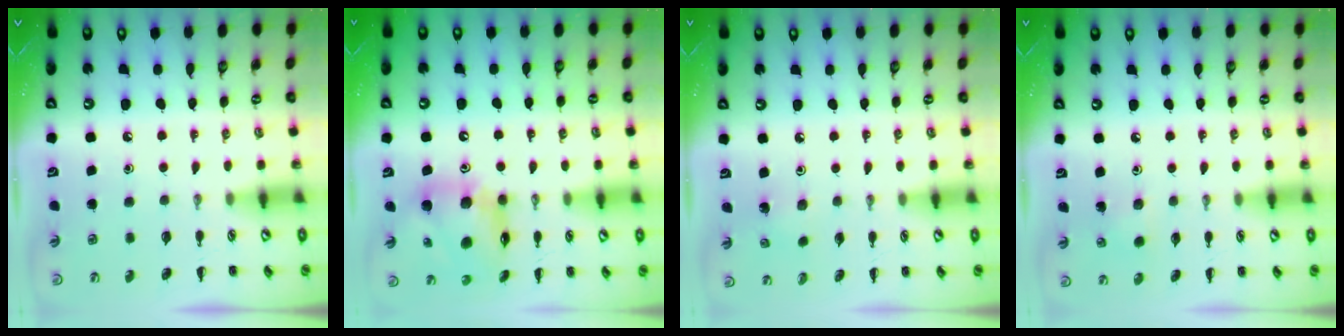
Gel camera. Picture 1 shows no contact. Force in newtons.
{"total": 13.5, "press": 12.9, "slide": 4.1}
{"total": 1.1, "press": 1.0, "slide": 0.5}
{"total": 1.9, "press": 1.8, "slide": 0.7}